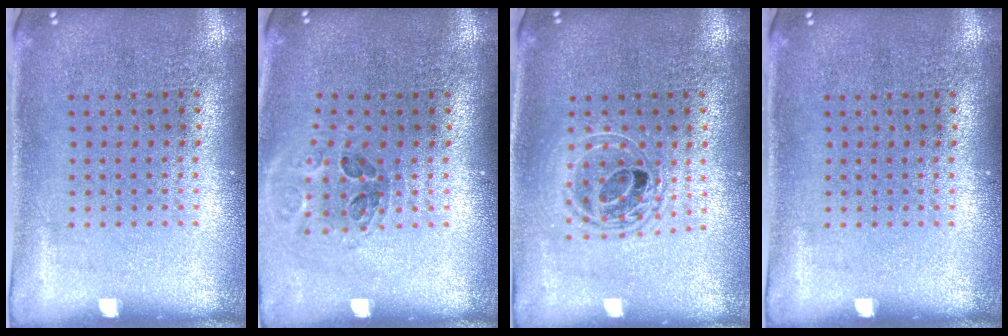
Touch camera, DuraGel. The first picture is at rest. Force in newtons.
{"total": 1.0, "press": 1.0, "slide": 0.1}
{"total": 1.7, "press": 1.4, "slide": 0.9}
{"total": 0.0}